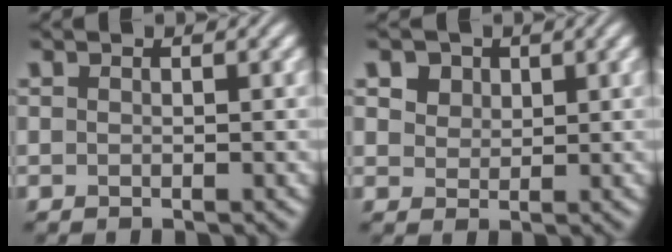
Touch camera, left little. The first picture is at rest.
{"total": 5.2, "force": [3.1, 3.5, 2.3], "torque": [-0.063, 0.008, 0.046]}